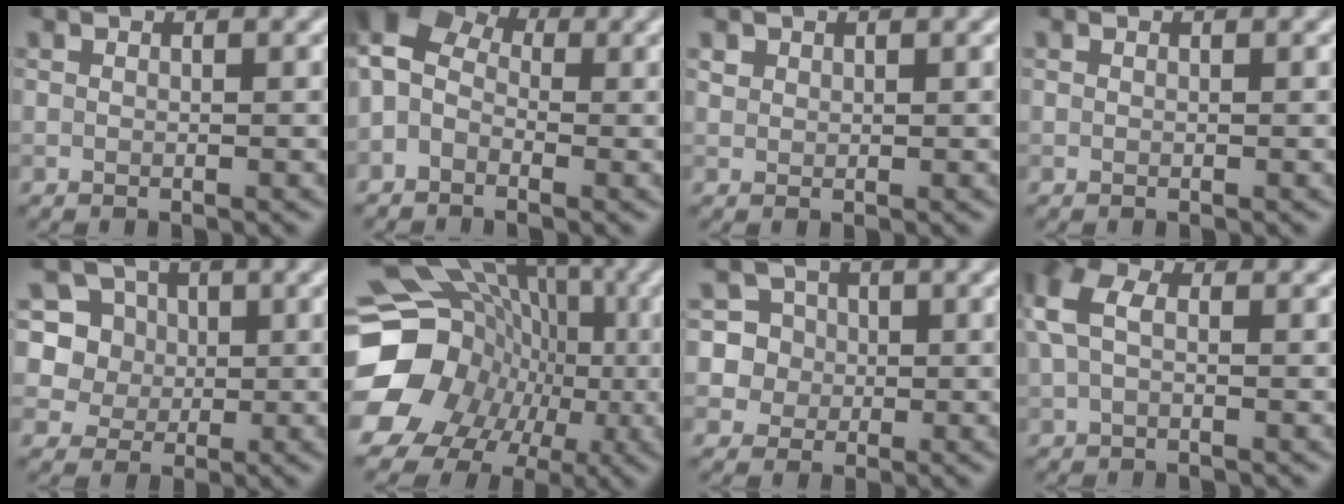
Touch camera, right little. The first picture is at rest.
{"total": 7.3, "force": [0.2, 5.2, 5.0], "torque": [-0.095, 0.039, -0.025]}
{"total": 0.8, "force": [0.4, 0.7, 0.2], "torque": [-0.005, 0.000, 0.009]}
{"total": 0.0}
{"total": 8.3, "force": [2.6, 7.3, 3.0], "torque": [-0.076, 0.025, 0.039]}
{"total": 18.2, "force": [-4.2, 15.7, 8.1], "torque": [-0.146, -0.012, -0.091]}
{"total": 7.0, "force": [1.4, 6.6, 1.8], "torque": [-0.040, 0.033, 0.011]}
{"total": 4.7, "force": [0.6, 3.1, 3.5], "torque": [-0.095, 0.012, 0.002]}